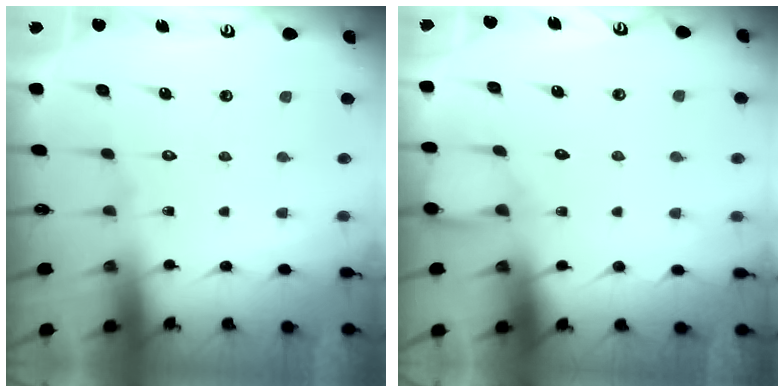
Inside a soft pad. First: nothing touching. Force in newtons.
{"total": 4.8, "press": 4.8, "slide": 0.5}